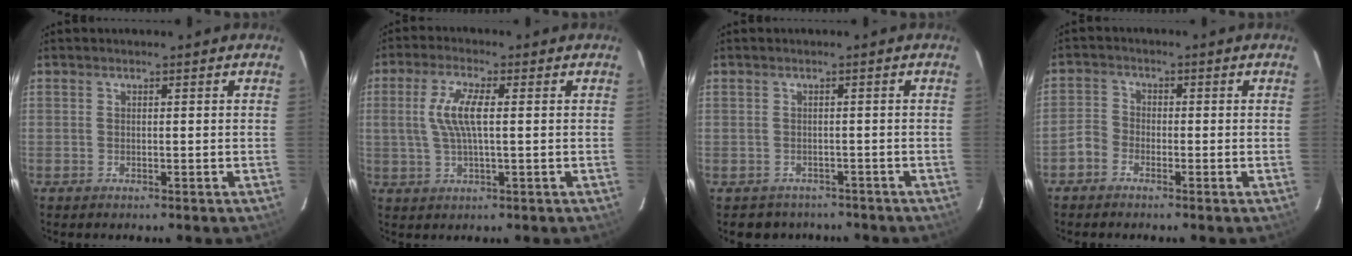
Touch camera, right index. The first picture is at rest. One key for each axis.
{"total": 7.3, "fx": 0.8, "fy": 1.8, "fz": 7.0, "tx": -0.140, "ty": 0.005, "tz": 0.019}
{"total": 4.3, "fx": -3.0, "fy": 3.1, "fz": 0.1, "tx": 0.004, "ty": 0.018, "tz": -0.038}
{"total": 3.0, "fx": -2.0, "fy": 2.2, "fz": 0.7, "tx": -0.015, "ty": 0.012, "tz": -0.042}